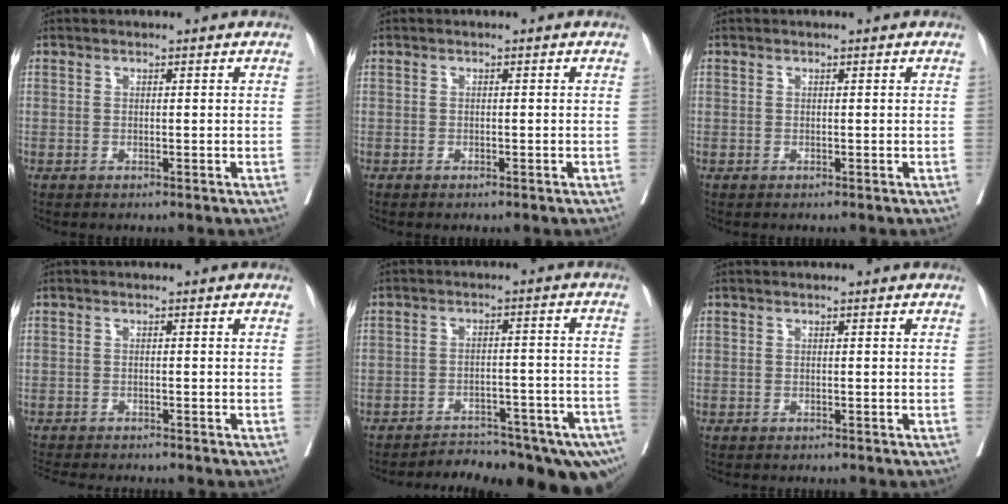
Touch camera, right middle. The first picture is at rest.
{"total": 1.0, "force": [-0.8, 0.4, 0.5], "torque": [-0.010, -0.002, -0.009]}
{"total": 0.0}
{"total": 9.5, "force": [-8.7, 1.5, 3.6], "torque": [-0.052, -0.012, -0.121]}
{"total": 19.6, "force": [-16.6, 5.8, 8.5], "torque": [-0.080, 0.012, -0.207]}
{"total": 3.3, "force": [-3.0, 0.7, 1.3], "torque": [-0.018, -0.004, -0.036]}